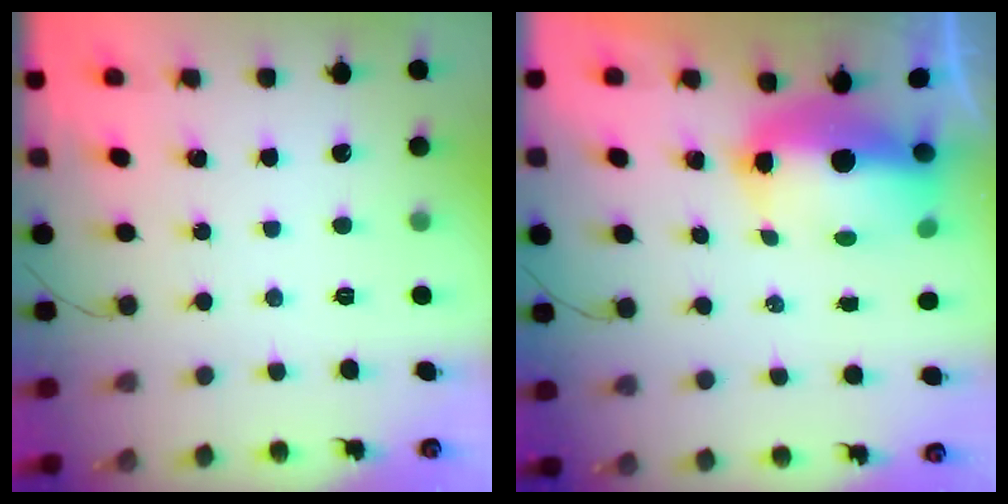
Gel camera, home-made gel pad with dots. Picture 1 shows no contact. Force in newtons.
{"total": 10.7, "press": 10.5, "slide": 2.3}